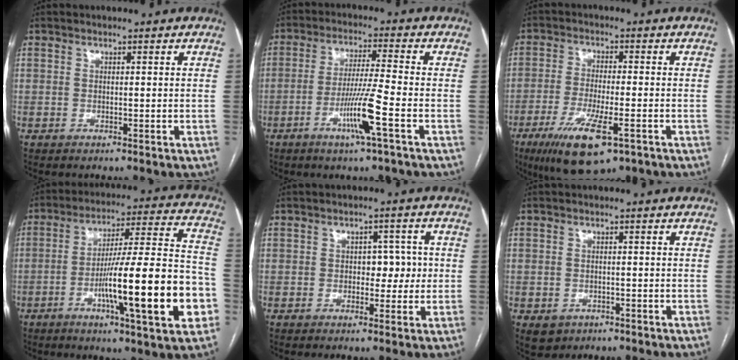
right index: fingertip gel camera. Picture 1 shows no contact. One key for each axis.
{"total": 8.1, "fx": -3.3, "fy": -1.0, "fz": 7.3, "tx": -0.145, "ty": -0.011, "tz": -0.063}
{"total": 11.5, "fx": -6.0, "fy": 2.5, "fz": 9.4, "tx": -0.175, "ty": -0.028, "tz": -0.096}
{"total": 21.1, "fx": -6.3, "fy": 1.5, "fz": 20.0, "tx": -0.282, "ty": 0.006, "tz": -0.090}
{"total": 4.1, "fx": 0.0, "fy": 2.6, "fz": 3.2, "tx": -0.031, "ty": 0.016, "tz": 0.002}
{"total": 3.3, "fx": -1.5, "fy": 2.8, "fz": 0.8, "tx": -0.007, "ty": 0.002, "tz": -0.015}